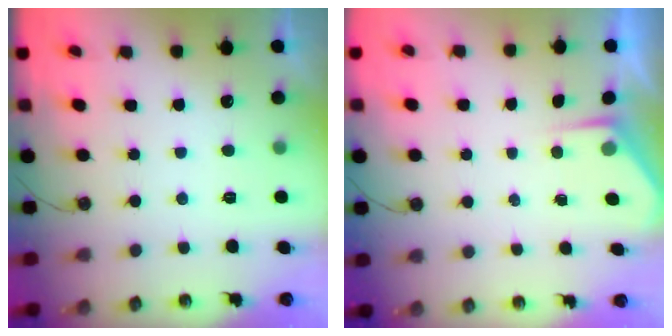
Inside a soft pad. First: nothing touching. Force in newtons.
{"total": 2.7, "press": 2.7, "slide": 0.3}